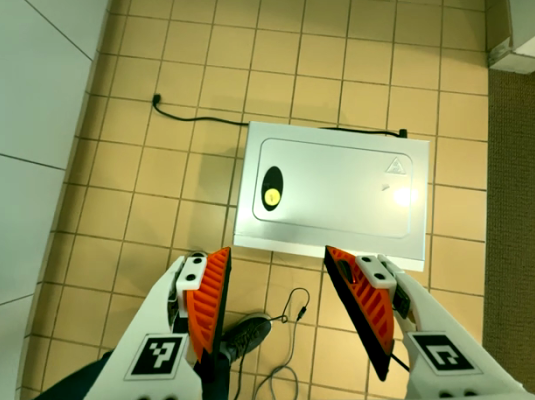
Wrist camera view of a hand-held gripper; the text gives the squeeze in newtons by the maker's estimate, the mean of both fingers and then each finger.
{"total": 0.0}